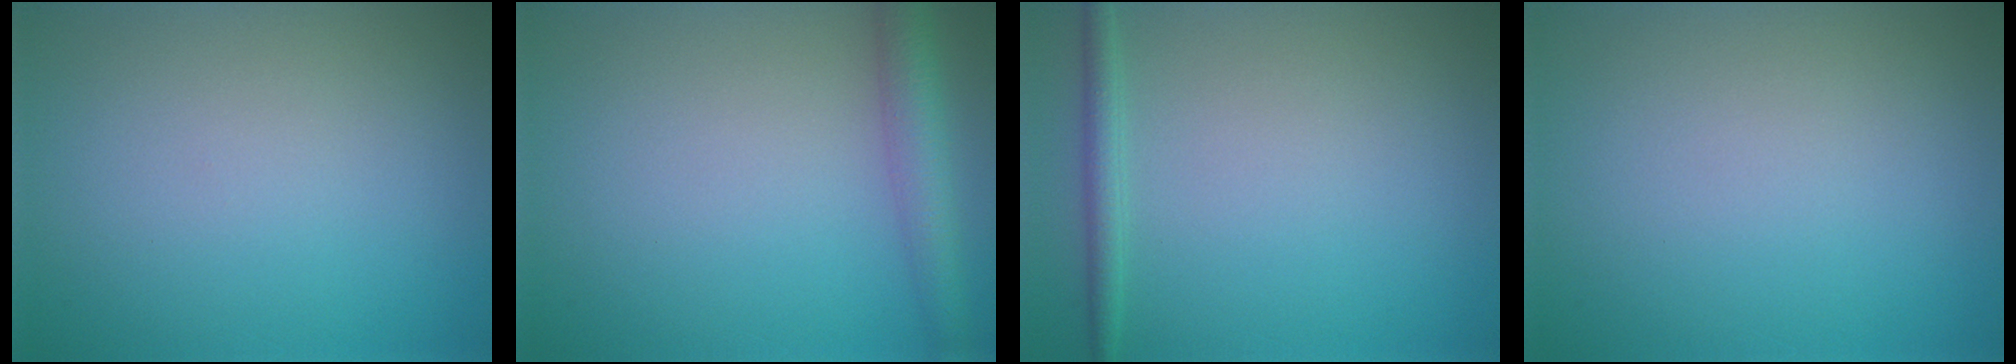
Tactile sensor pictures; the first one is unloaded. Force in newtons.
{"total": 3.6, "press": 3.6, "slide": 0.1}
{"total": 1.6, "press": 1.6, "slide": 0.1}
{"total": 0.0}